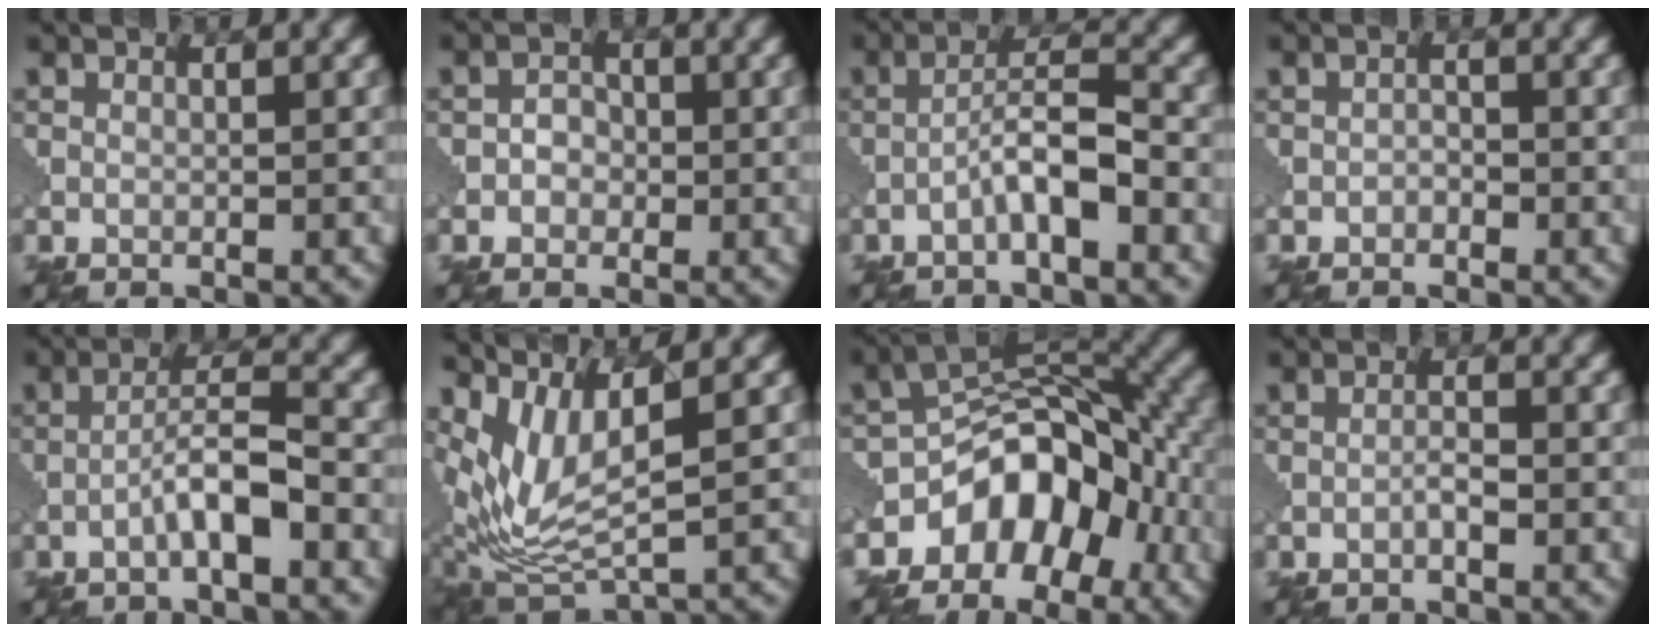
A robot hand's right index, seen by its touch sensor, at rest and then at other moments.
{"total": 1.7, "force": [-0.4, 1.5, 0.8], "torque": [-0.004, 0.002, -0.014]}
{"total": 4.3, "force": [-2.0, 0.7, 3.7], "torque": [-0.065, 0.019, -0.044]}
{"total": 0.9, "force": [-0.5, 0.6, 0.5], "torque": [-0.009, 0.001, -0.011]}
{"total": 4.0, "force": [-1.9, 0.6, 3.5], "torque": [-0.063, 0.018, -0.040]}
{"total": 6.4, "force": [2.3, 2.3, 5.6], "torque": [-0.137, -0.005, 0.055]}
{"total": 8.4, "force": [-4.0, 5.2, 5.2], "torque": [-0.061, 0.012, -0.079]}
{"total": 1.2, "force": [-0.6, 0.2, 1.0], "torque": [-0.018, 0.004, -0.013]}